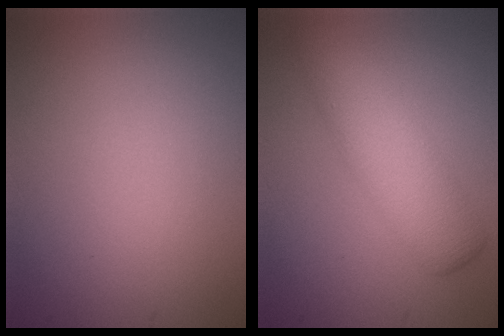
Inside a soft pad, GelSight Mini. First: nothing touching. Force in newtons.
{"total": 5.0, "press": 5.0, "slide": 0.2}